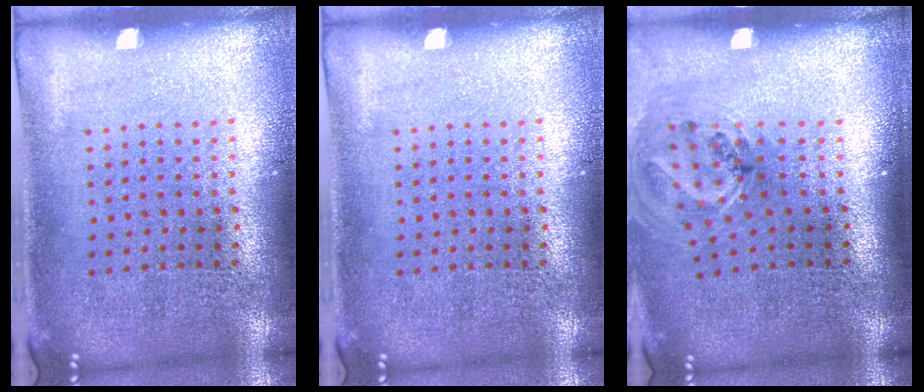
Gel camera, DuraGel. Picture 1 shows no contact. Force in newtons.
{"total": 0.0}
{"total": 1.2, "press": 1.0, "slide": 0.6}